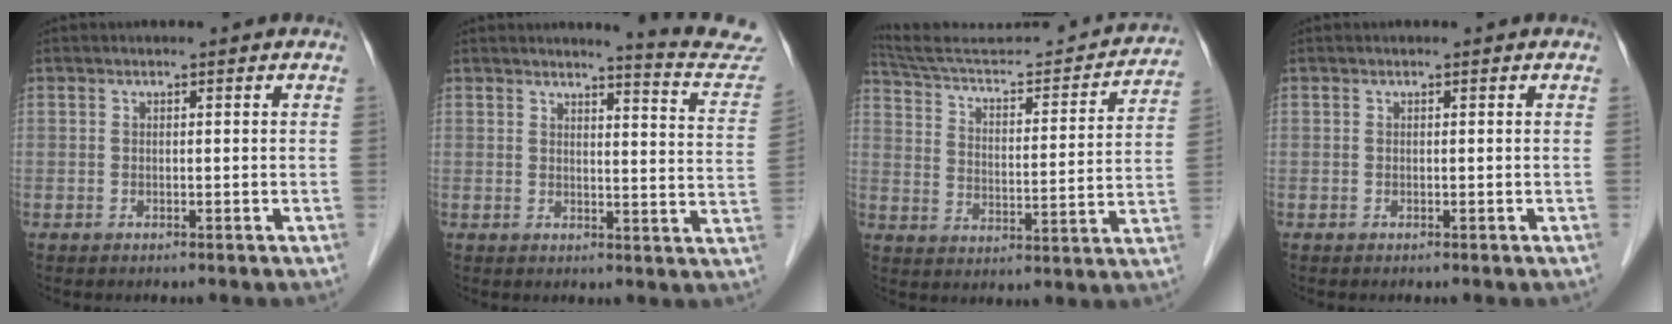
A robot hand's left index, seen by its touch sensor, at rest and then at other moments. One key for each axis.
{"total": 10.0, "fx": 9.9, "fy": -0.5, "fz": 1.2, "tx": -0.010, "ty": -0.069, "tz": 0.095}
{"total": 24.2, "fx": 23.0, "fy": 2.2, "fz": 7.4, "tx": -0.120, "ty": -0.030, "tz": 0.317}
{"total": 0.0}